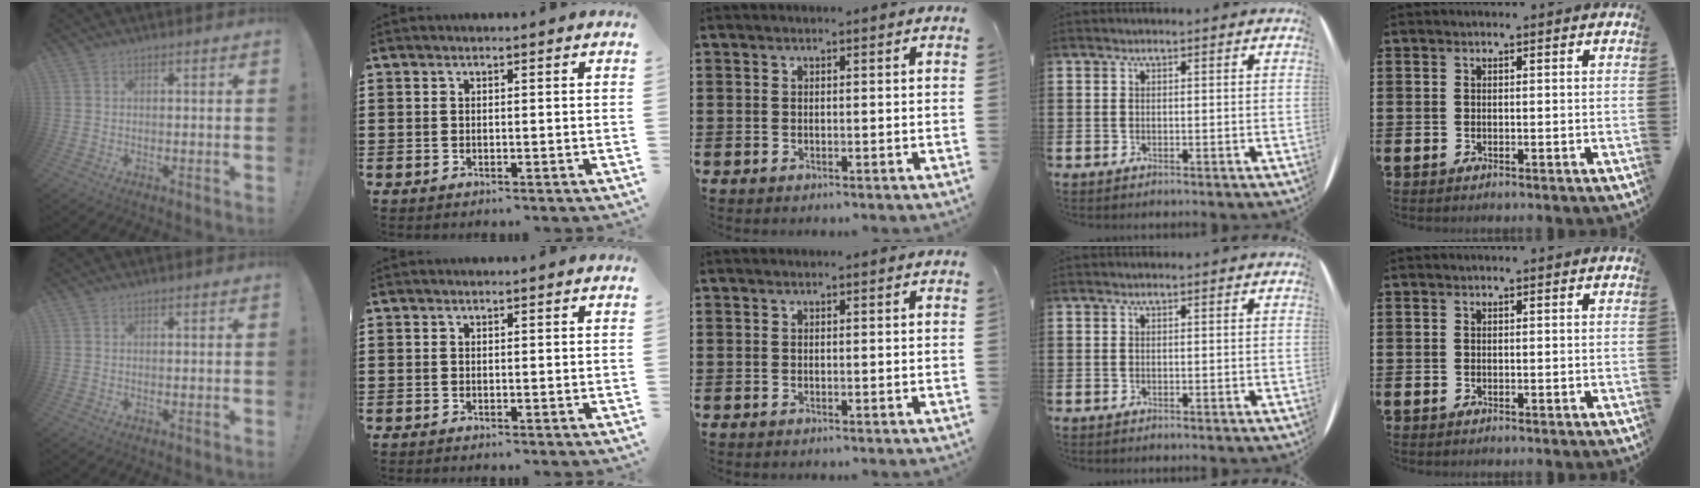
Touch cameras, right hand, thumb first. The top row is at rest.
{}